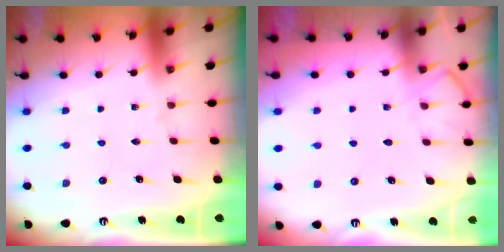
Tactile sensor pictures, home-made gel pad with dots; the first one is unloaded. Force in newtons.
{"total": 5.1, "press": 5.1, "slide": 0.5}